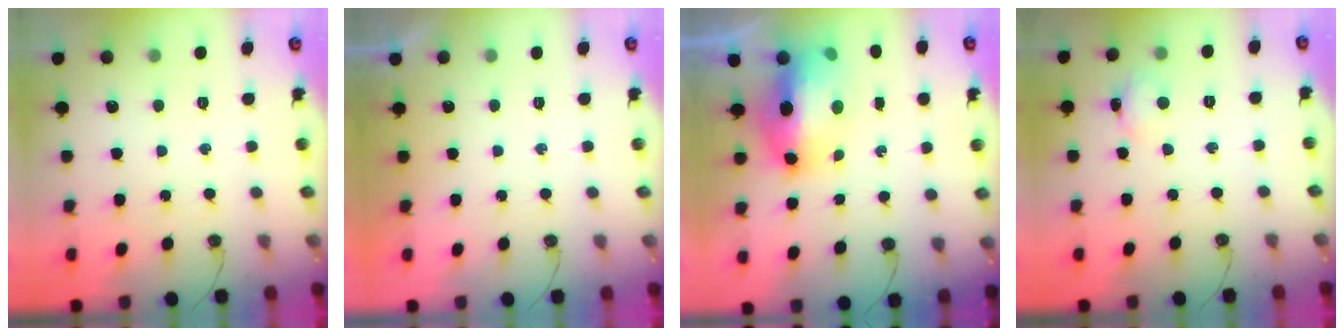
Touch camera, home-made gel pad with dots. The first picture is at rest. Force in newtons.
{"total": 0.0}
{"total": 13.2, "press": 13.0, "slide": 2.0}
{"total": 5.8, "press": 5.8, "slide": 0.9}